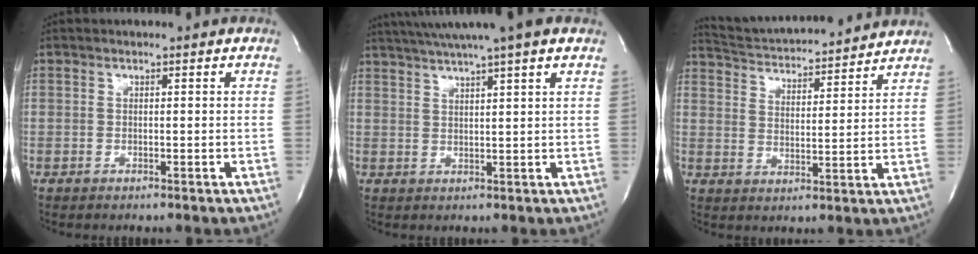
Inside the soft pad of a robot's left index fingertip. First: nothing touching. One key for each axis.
{"total": 11.3, "fx": 9.0, "fy": -0.7, "fz": 6.8, "tx": -0.122, "ty": 0.025, "tz": 0.120}
{"total": 15.7, "fx": 15.0, "fy": 1.5, "fz": 4.5, "tx": -0.082, "ty": 0.013, "tz": 0.222}